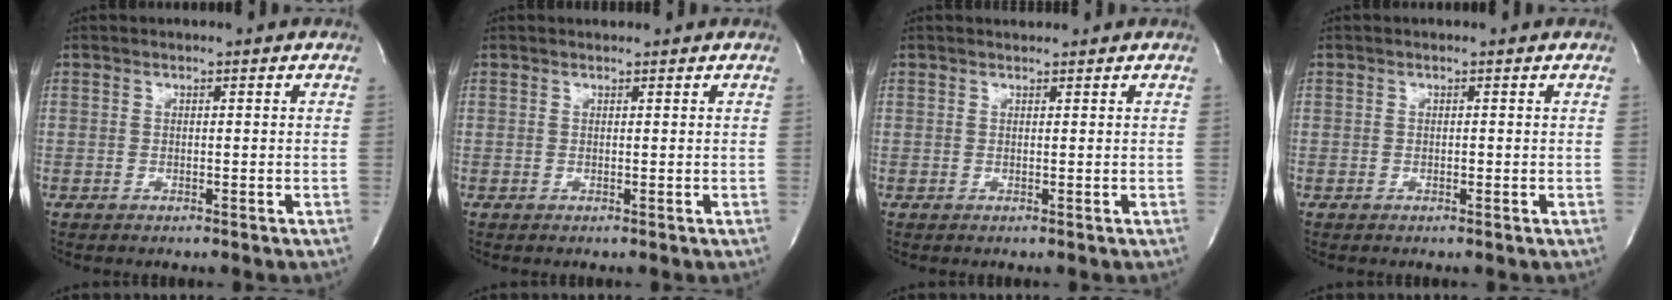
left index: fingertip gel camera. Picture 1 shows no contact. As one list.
[{"total": 0.5, "force": [0.5, 0.0, 0.0], "torque": [-0.007, 0.003, 0.010]}, {"total": 0.8, "force": [0.8, 0.0, -0.1], "torque": [-0.010, 0.004, 0.015]}, {"total": 0.0}]